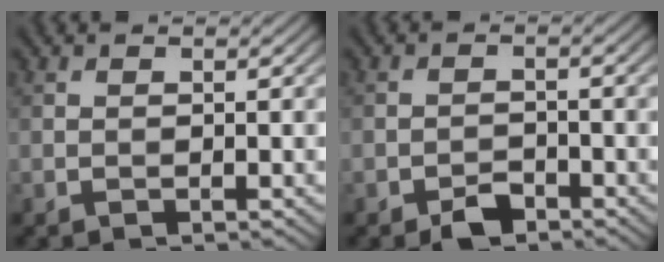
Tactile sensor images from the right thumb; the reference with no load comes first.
{"total": 2.6, "force": [-1.9, 1.2, 1.3], "torque": [-0.020, 0.002, -0.039]}